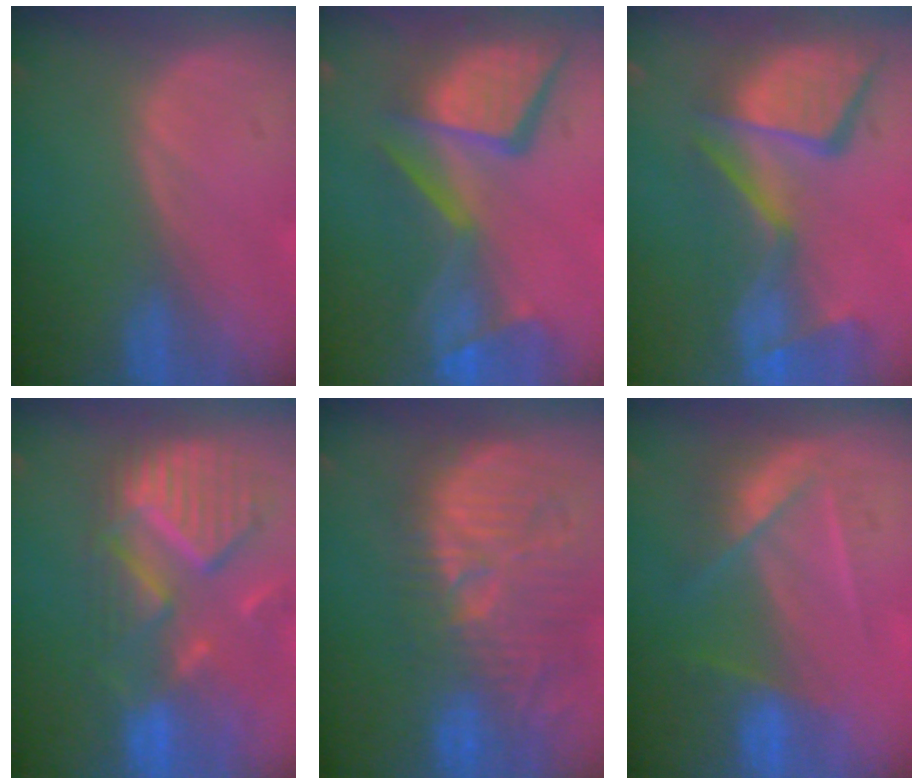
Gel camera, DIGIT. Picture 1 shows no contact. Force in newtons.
{"total": 13.8, "press": 11.3, "slide": 8.0}
{"total": 13.8, "press": 11.3, "slide": 8.0}
{"total": 11.8, "press": 10.4, "slide": 5.7}
{"total": 13.0, "press": 12.3, "slide": 4.3}
{"total": 7.3, "press": 6.4, "slide": 3.5}